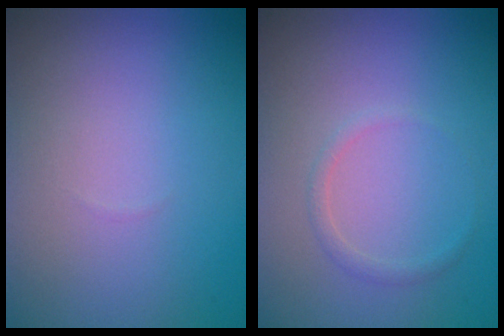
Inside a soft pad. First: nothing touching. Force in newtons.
{"total": 0.9, "press": 0.9, "slide": 0.1}